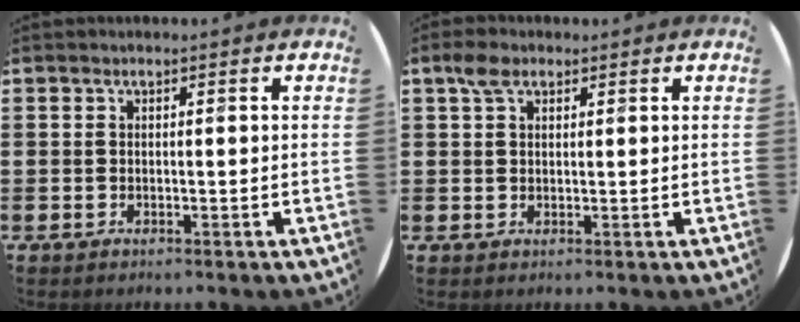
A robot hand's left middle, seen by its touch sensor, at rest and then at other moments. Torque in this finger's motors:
{"motor_torque": [-0.11, 0.19, -0.17, -0.06]}